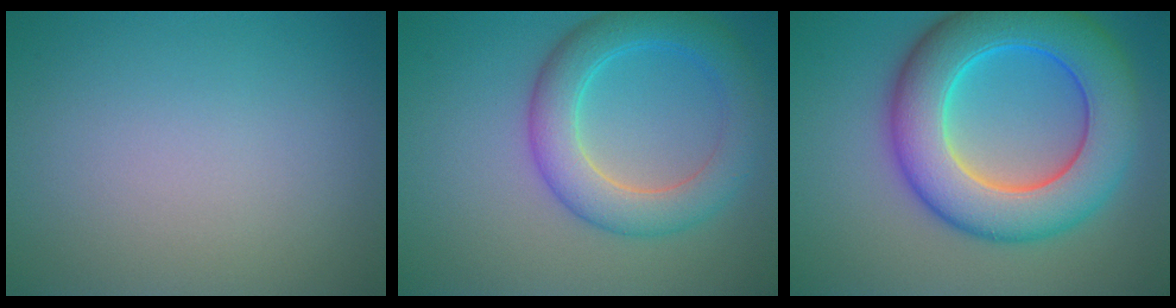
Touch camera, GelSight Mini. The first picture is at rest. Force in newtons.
{"total": 5.7, "press": 5.7, "slide": 0.2}
{"total": 10.9, "press": 10.9, "slide": 0.2}